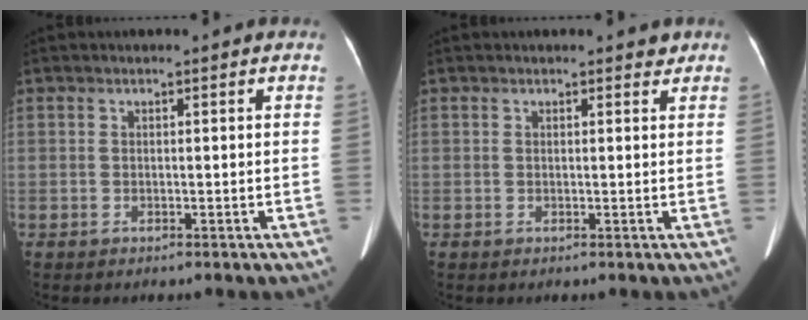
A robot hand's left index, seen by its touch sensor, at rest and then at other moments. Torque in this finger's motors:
{"motor_torque": [-0.01, -0.07, -0.05, 0.01]}